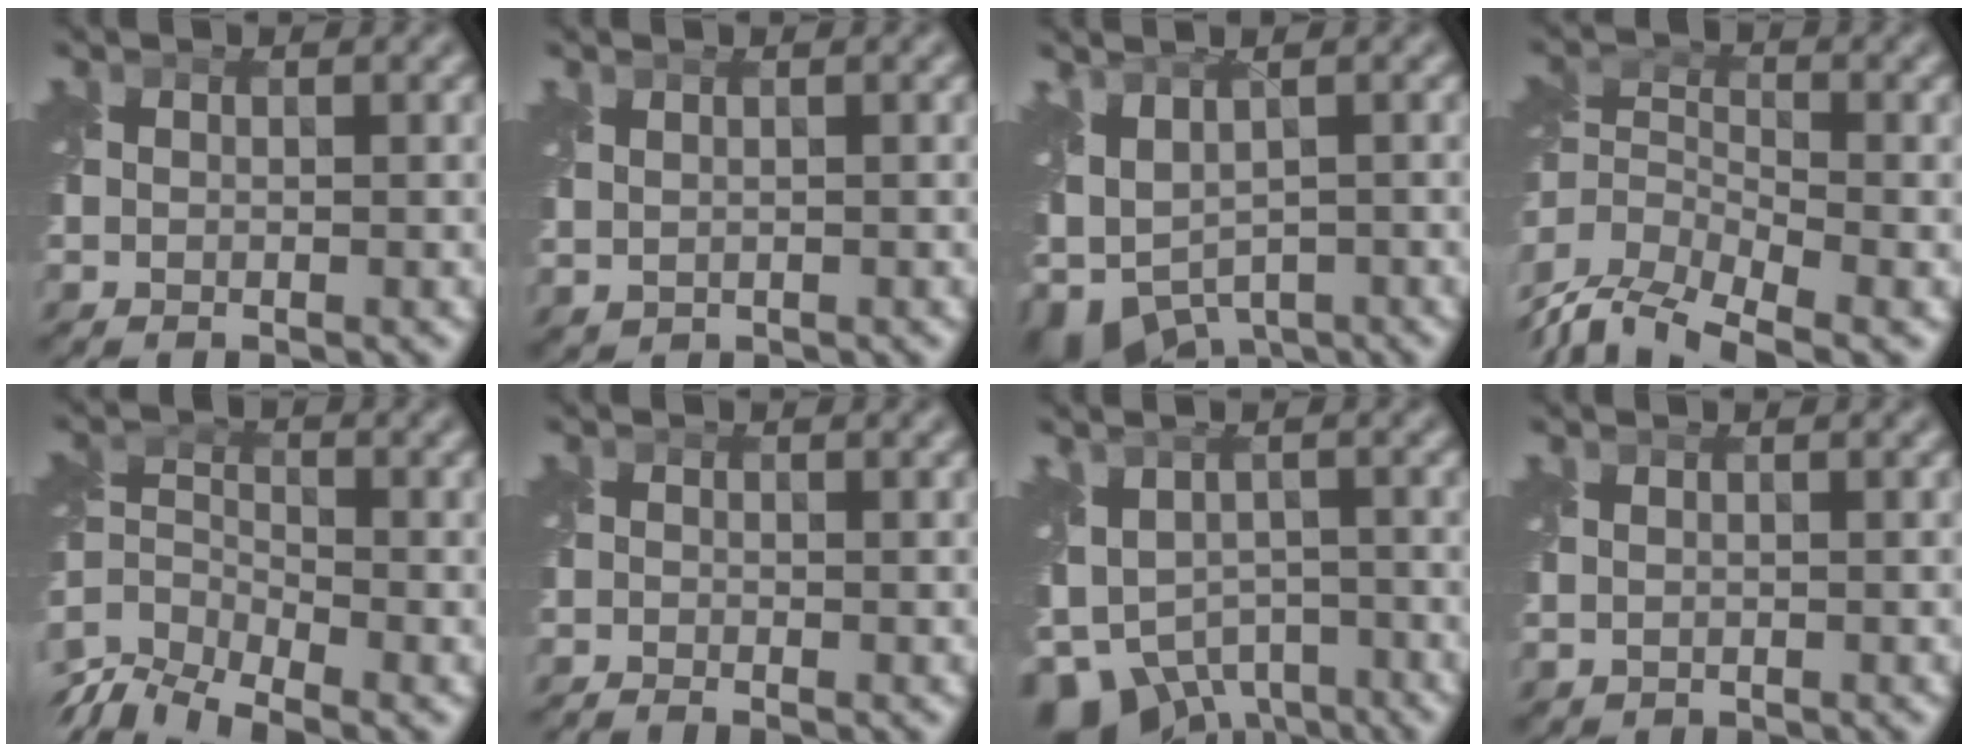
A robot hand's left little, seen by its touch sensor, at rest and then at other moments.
{"total": 0.9, "force": [0.6, 0.6, 0.5], "torque": [-0.014, -0.003, 0.019]}
{"total": 5.3, "force": [-2.5, 3.0, 3.6], "torque": [-0.069, -0.014, -0.042]}
{"total": 7.6, "force": [-4.5, 3.3, 5.1], "torque": [-0.094, -0.008, -0.096]}
{"total": 6.6, "force": [-4.9, 2.7, 3.6], "torque": [-0.062, -0.008, -0.104]}
{"total": 1.3, "force": [-1.2, 0.0, 0.4], "torque": [-0.007, -0.011, -0.028]}
{"total": 7.3, "force": [-4.1, 4.7, 3.9], "torque": [-0.073, -0.017, -0.065]}
{"total": 0.6, "force": [0.3, 0.5, 0.3], "torque": [-0.010, -0.003, 0.011]}